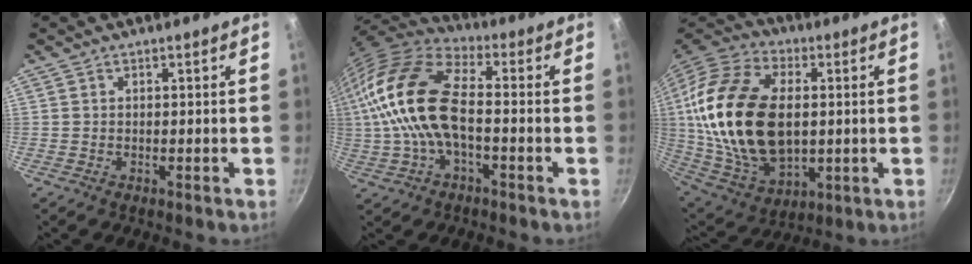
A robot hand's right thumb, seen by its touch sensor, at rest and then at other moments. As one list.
[{"total": 19.2, "force": [-0.6, 9.9, 16.5], "torque": [-0.326, 0.027, -0.024]}, {"total": 27.7, "force": [2.2, 17.0, 21.8], "torque": [-0.409, 0.000, 0.043]}]